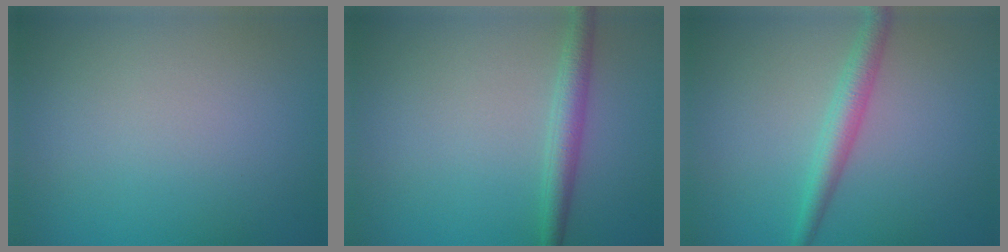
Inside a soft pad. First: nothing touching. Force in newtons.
{"total": 2.4, "press": 2.4, "slide": 0.0}
{"total": 2.6, "press": 2.6, "slide": 0.0}